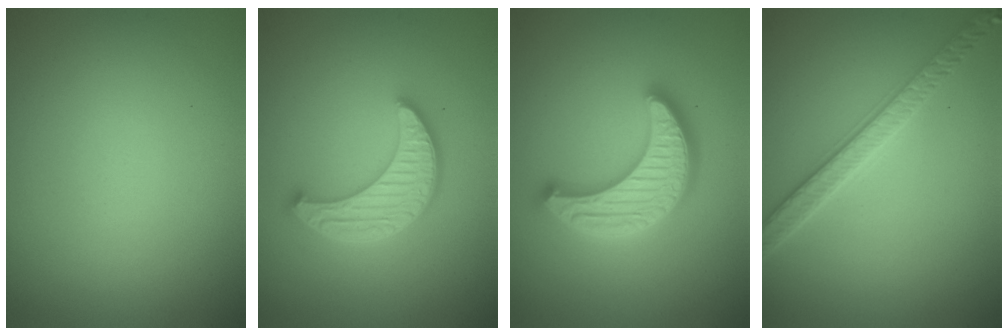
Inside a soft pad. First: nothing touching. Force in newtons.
{"total": 4.8, "press": 4.0, "slide": 2.7}
{"total": 5.4, "press": 5.3, "slide": 1.0}
{"total": 3.3, "press": 3.2, "slide": 0.6}